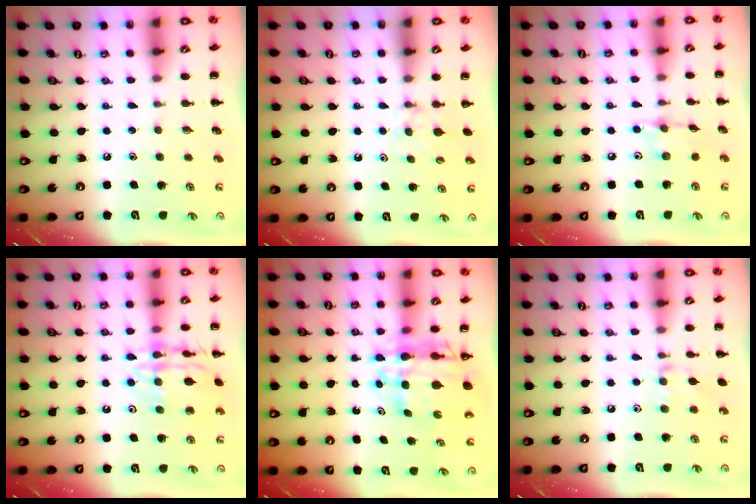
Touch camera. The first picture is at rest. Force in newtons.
{"total": 4.1, "press": 3.8, "slide": 1.4}
{"total": 6.3, "press": 6.3, "slide": 0.7}
{"total": 13.8, "press": 13.8, "slide": 1.2}
{"total": 11.0, "press": 10.5, "slide": 3.4}
{"total": 7.5, "press": 7.4, "slide": 1.3}